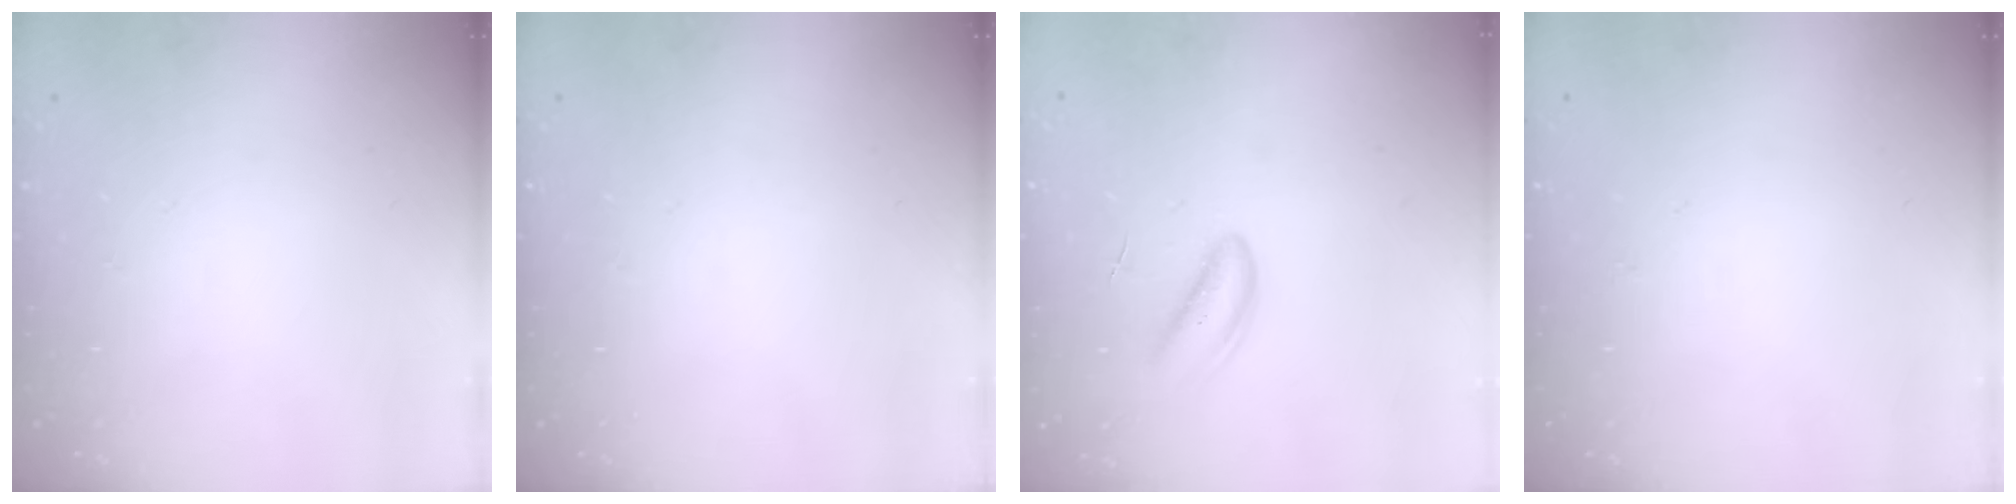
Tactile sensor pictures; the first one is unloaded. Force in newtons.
{"total": 0.0}
{"total": 2.9, "press": 2.9, "slide": 0.1}
{"total": 0.0}